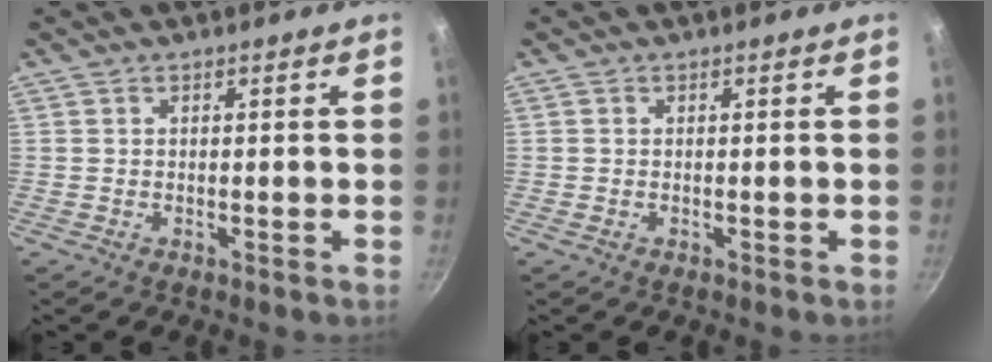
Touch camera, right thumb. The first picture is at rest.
{"total": 0.0}